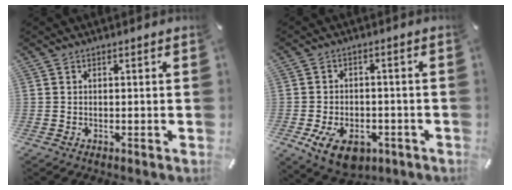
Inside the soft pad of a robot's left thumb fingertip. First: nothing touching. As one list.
[{"total": 9.4, "force": [-4.2, 6.1, 5.9], "torque": [-0.111, 0.014, -0.072]}]